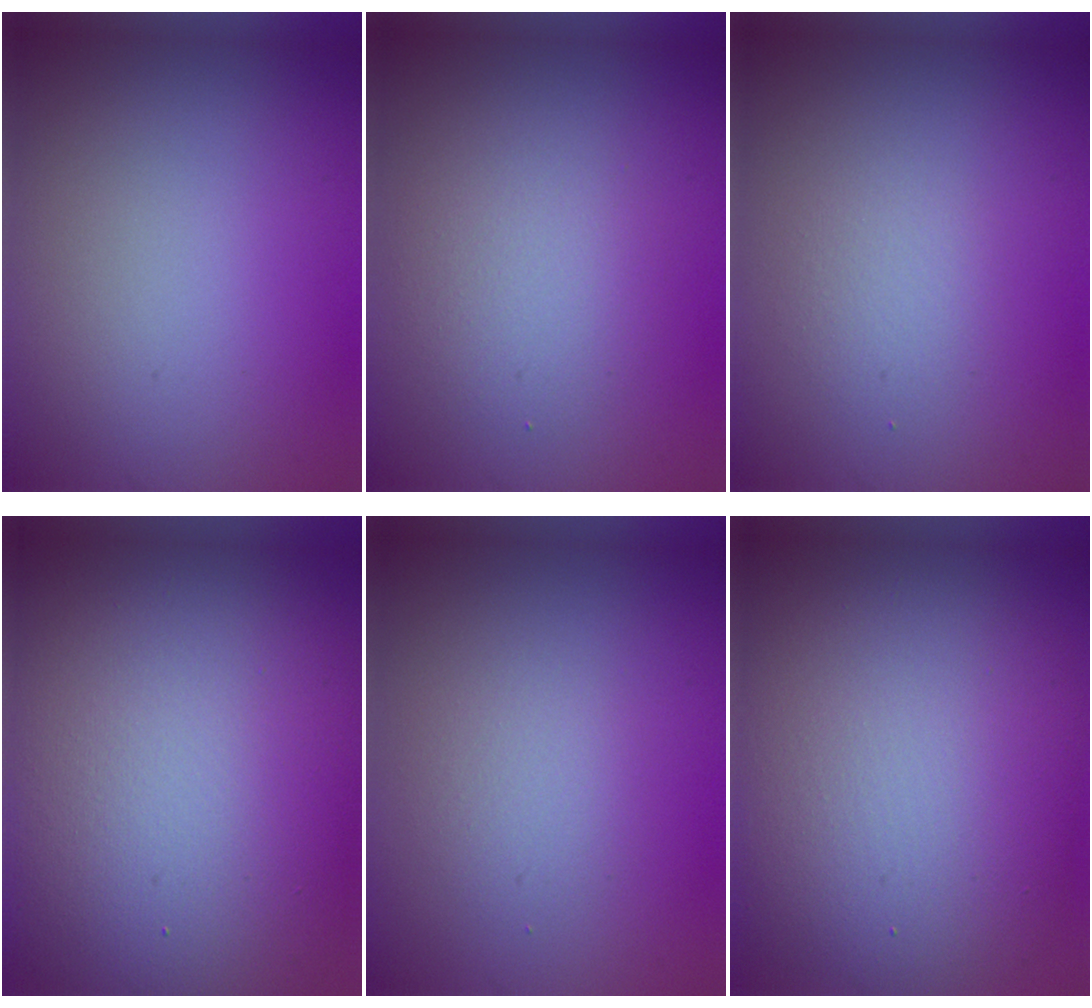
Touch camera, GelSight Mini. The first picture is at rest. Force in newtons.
{"total": 2.9, "press": 2.9, "slide": 0.2}
{"total": 1.5, "press": 1.5, "slide": 0.1}
{"total": 16.8, "press": 16.8, "slide": 0.8}
{"total": 1.9, "press": 1.8, "slide": 0.2}
{"total": 11.8, "press": 11.8, "slide": 0.5}